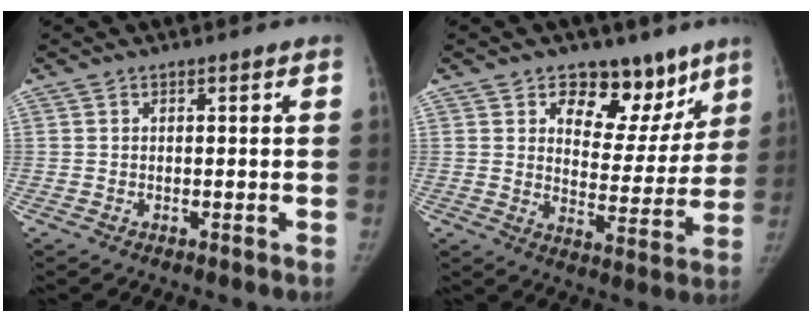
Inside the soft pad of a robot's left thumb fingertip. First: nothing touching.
{"total": 13.6, "force": [8.7, 8.6, 6.0], "torque": [-0.013, -0.043, 0.127]}